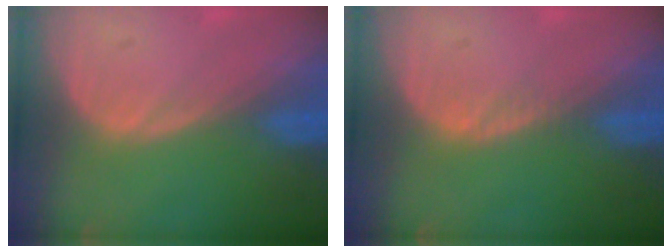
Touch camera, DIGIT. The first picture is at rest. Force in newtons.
{"total": 0.5, "press": 0.5, "slide": 0.1}